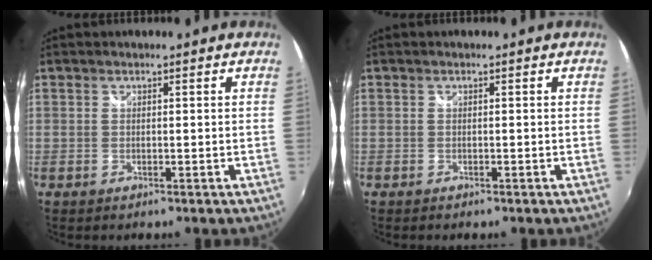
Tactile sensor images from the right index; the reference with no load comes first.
{"total": 0.7, "force": [-0.6, 0.3, 0.2], "torque": [-0.007, -0.003, -0.010]}